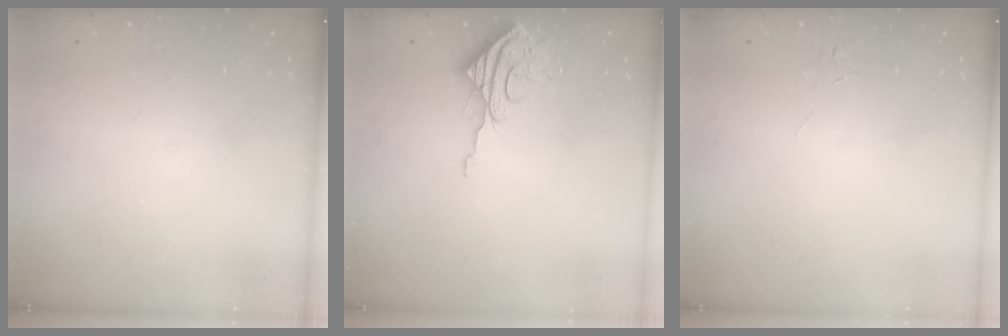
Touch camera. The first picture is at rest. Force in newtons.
{"total": 9.7, "press": 9.7, "slide": 1.0}
{"total": 4.6, "press": 4.5, "slide": 0.4}